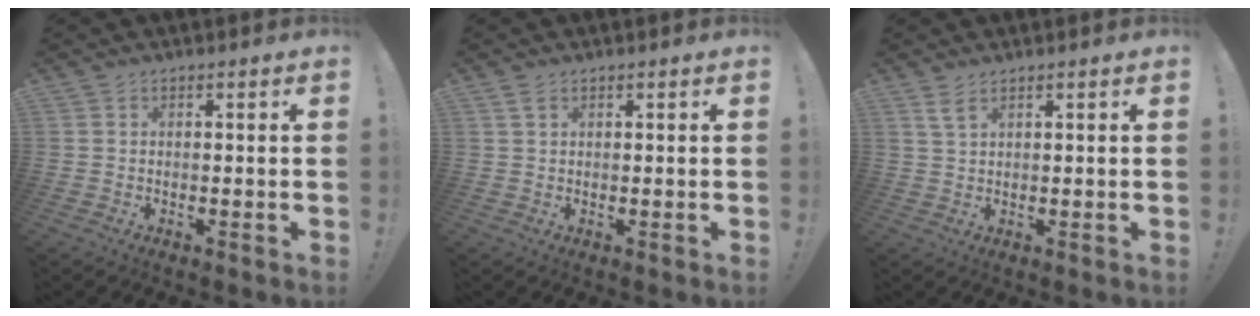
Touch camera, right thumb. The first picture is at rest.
{"total": 1.7, "force": [1.0, 0.8, 1.0], "torque": [-0.014, -0.001, 0.018]}
{"total": 3.4, "force": [2.1, 1.1, 2.4], "torque": [-0.042, -0.005, 0.037]}